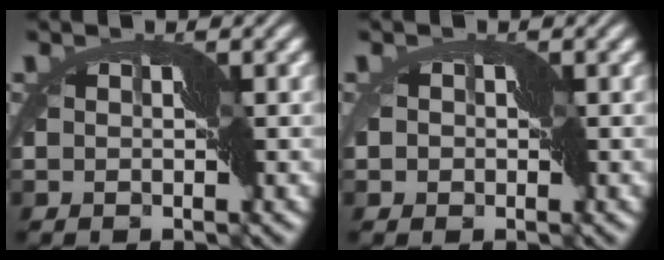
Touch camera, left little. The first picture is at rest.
{"total": 1.6, "force": [-0.7, 1.3, 0.4], "torque": [0.003, 0.003, -0.022]}